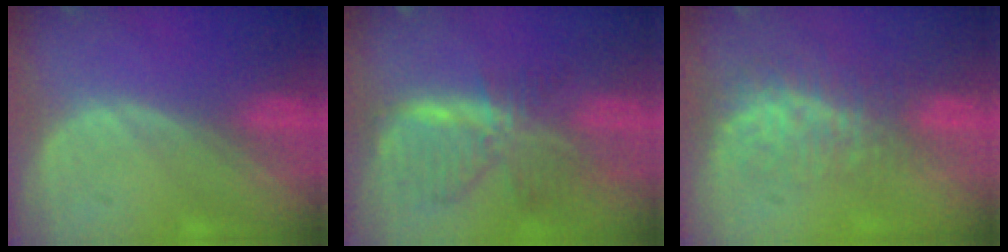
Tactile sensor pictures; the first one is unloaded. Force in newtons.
{"total": 7.8, "press": 7.0, "slide": 3.5}
{"total": 8.3, "press": 7.2, "slide": 4.1}